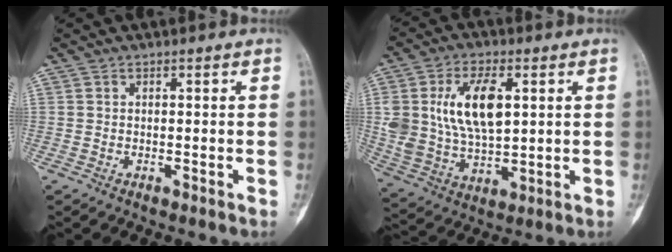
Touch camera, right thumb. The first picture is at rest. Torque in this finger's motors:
{"motor_torque": [0.21, 0.54, 0.98, 0.53, 0.40]}